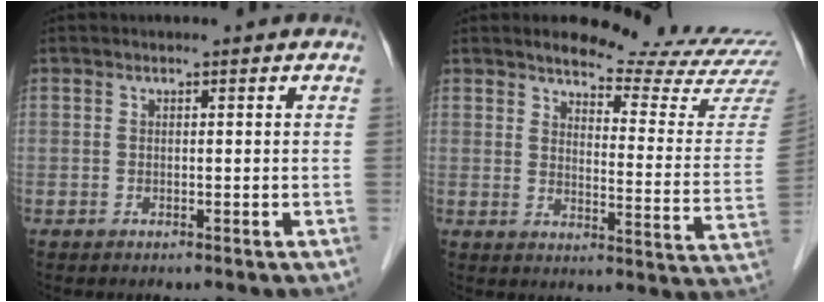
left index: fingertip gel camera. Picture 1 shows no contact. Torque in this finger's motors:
{"motor_torque": [0.91, -1.23, 0.06, -0.01]}